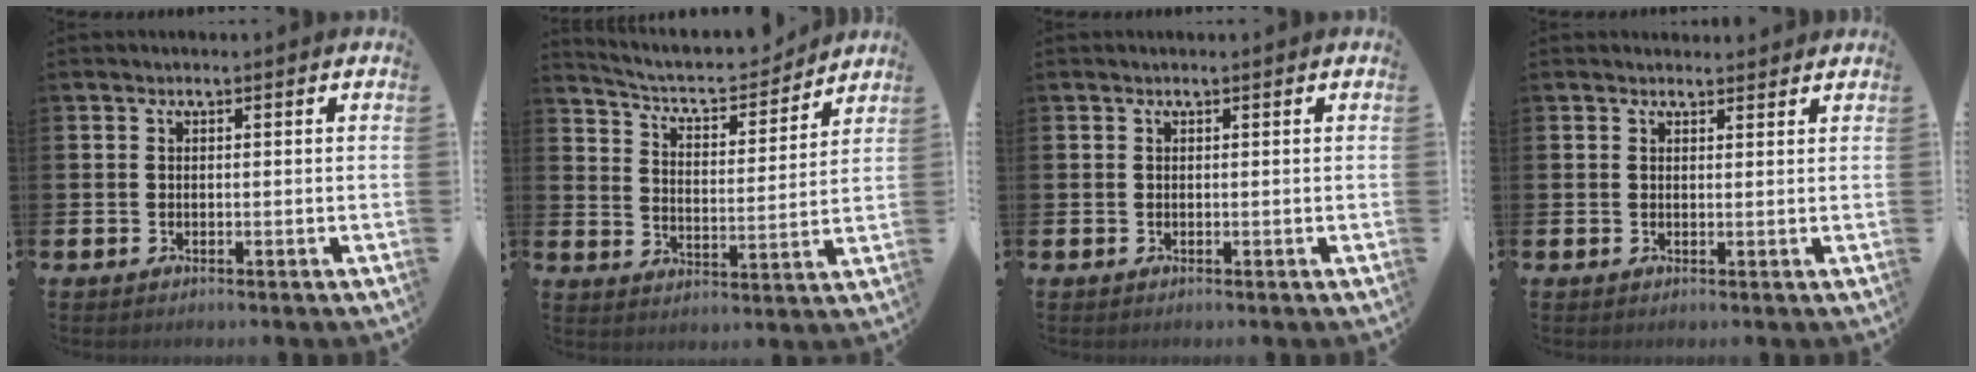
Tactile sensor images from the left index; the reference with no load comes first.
{"total": 6.5, "force": [6.1, 1.5, 1.8], "torque": [-0.061, -0.045, 0.100]}
{"total": 0.0}
{"total": 1.5, "force": [1.5, 0.5, 0.0], "torque": [0.016, -0.008, 0.023]}